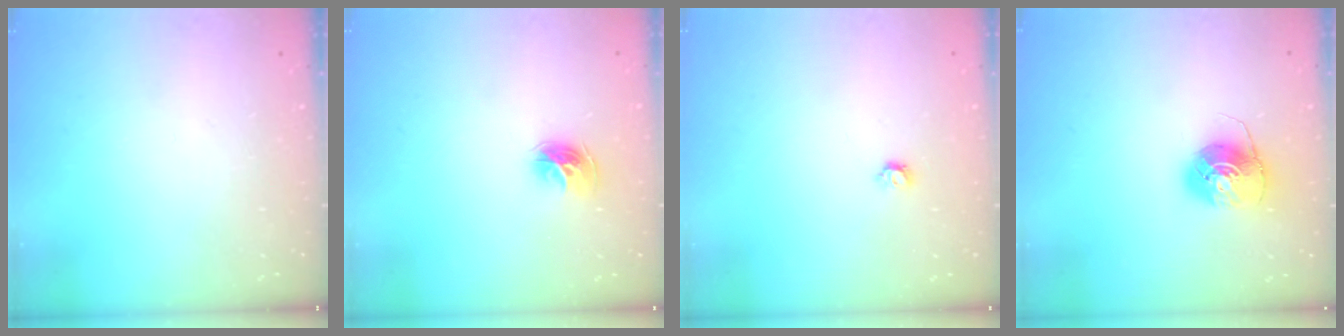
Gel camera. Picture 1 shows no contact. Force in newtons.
{"total": 8.0, "press": 8.0, "slide": 0.7}
{"total": 3.6, "press": 3.6, "slide": 0.7}
{"total": 8.1, "press": 8.1, "slide": 0.5}